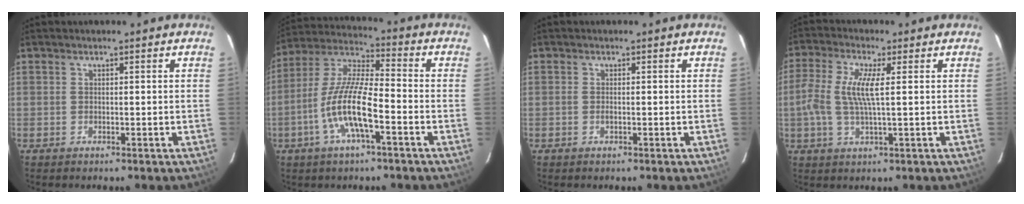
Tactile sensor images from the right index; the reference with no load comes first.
{"total": 11.0, "force": [-4.2, 2.3, 9.9], "torque": [-0.209, -0.001, -0.081]}
{"total": 0.6, "force": [-0.1, 0.3, 0.5], "torque": [-0.011, 0.001, -0.002]}
{"total": 8.1, "force": [0.6, 1.7, 7.9], "torque": [-0.166, 0.004, 0.008]}